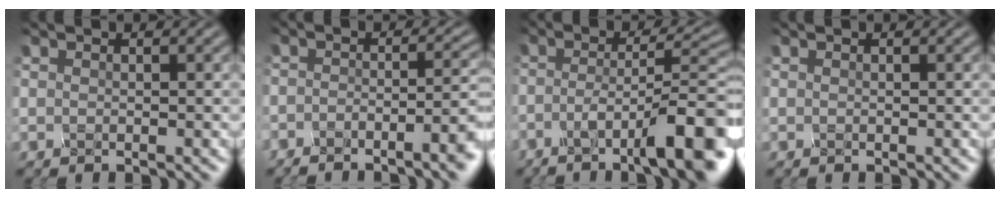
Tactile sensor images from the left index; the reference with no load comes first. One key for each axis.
{"total": 4.9, "fx": -4.2, "fy": 0.6, "fz": 2.6, "tx": -0.037, "ty": 0.000, "tz": -0.046}
{"total": 9.2, "fx": -5.0, "fy": 1.4, "fz": 7.5, "tx": -0.123, "ty": 0.007, "tz": -0.064}
{"total": 0.0}